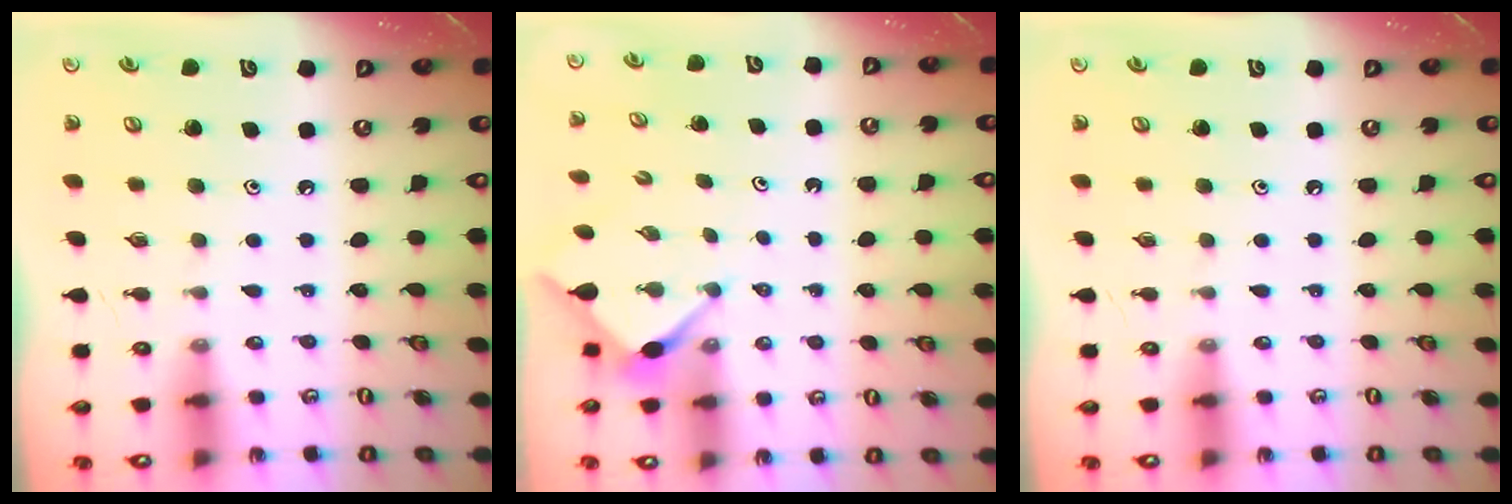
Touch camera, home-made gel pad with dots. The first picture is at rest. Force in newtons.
{"total": 2.8, "press": 2.8, "slide": 0.3}
{"total": 0.0}